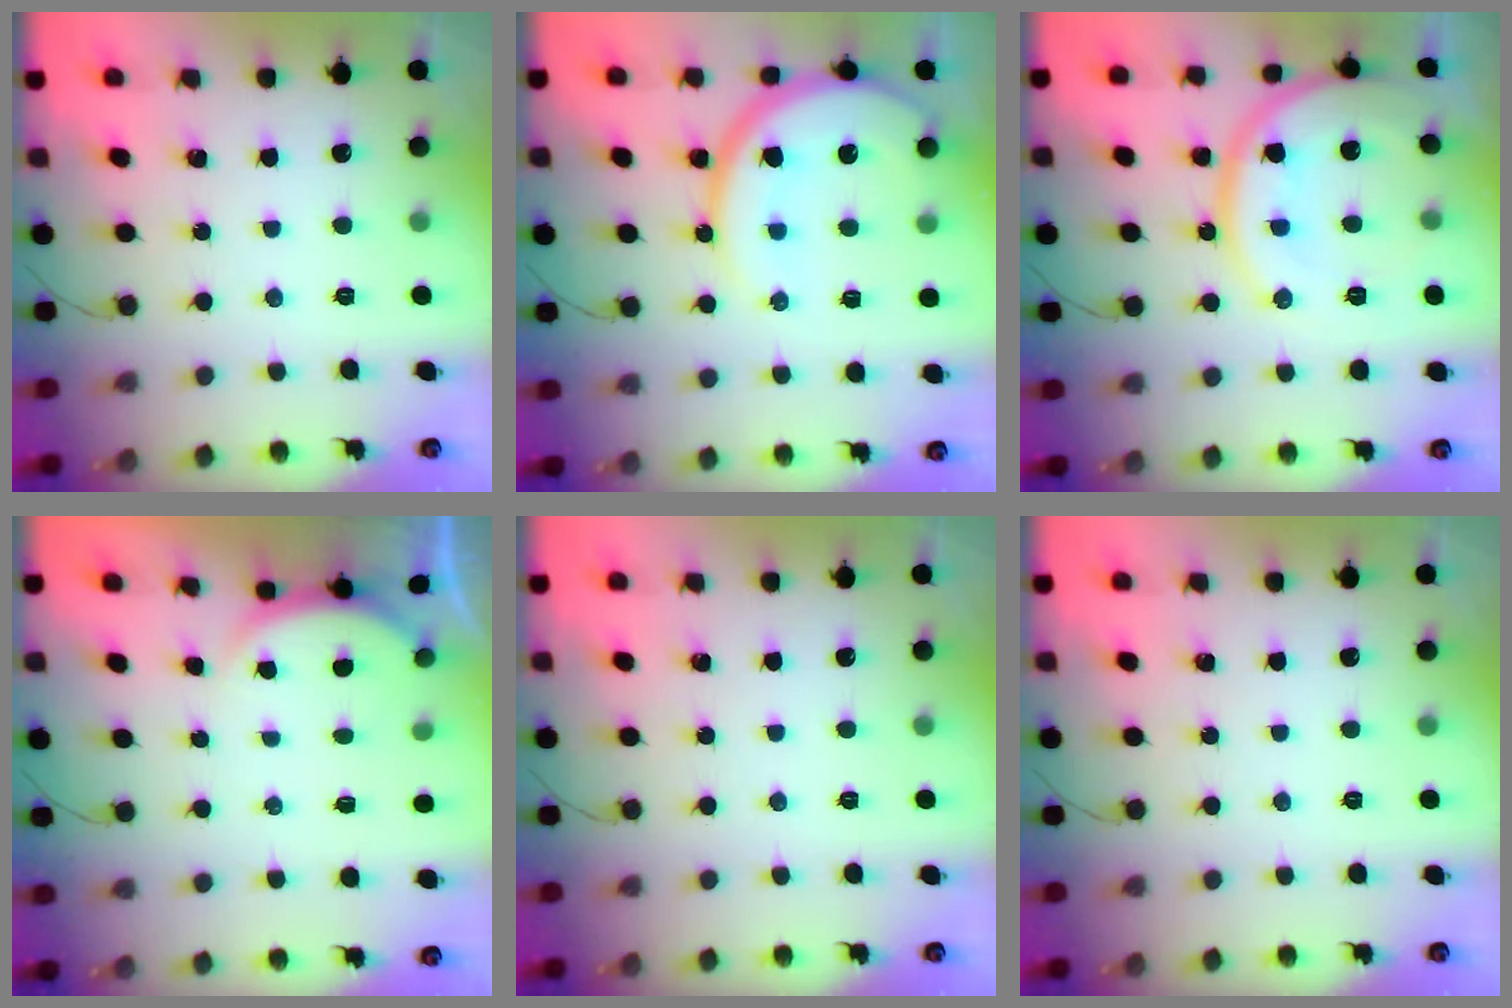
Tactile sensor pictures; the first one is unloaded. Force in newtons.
{"total": 14.8, "press": 14.7, "slide": 1.4}
{"total": 19.1, "press": 19.0, "slide": 2.5}
{"total": 2.2, "press": 2.2, "slide": 0.6}
{"total": 0.0}
{"total": 0.0}